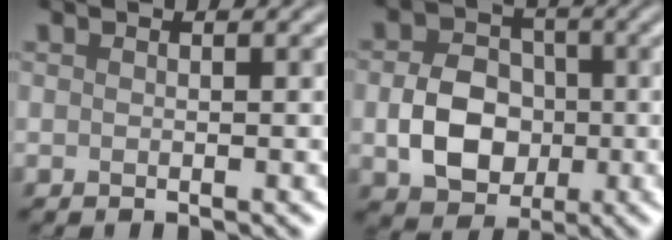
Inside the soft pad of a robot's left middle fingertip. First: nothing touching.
{"total": 5.9, "force": [-0.9, 4.6, 3.6], "torque": [-0.068, 0.001, -0.016]}